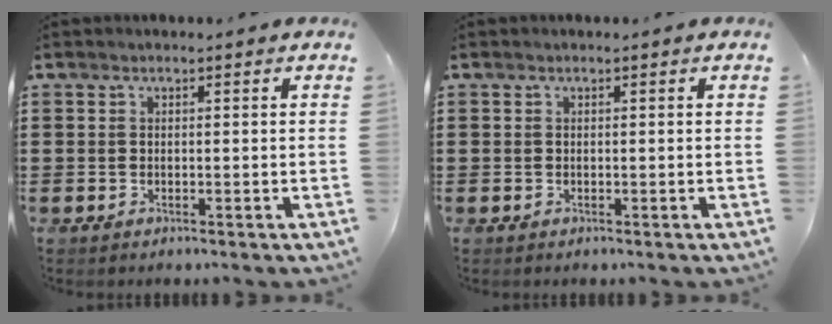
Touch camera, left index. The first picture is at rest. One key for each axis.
{"total": 0.0}